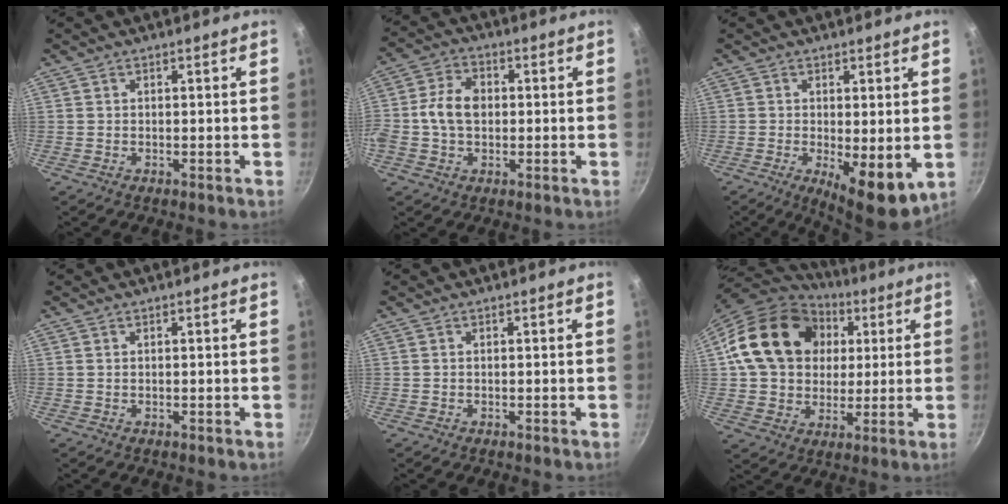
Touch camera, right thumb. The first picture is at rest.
{"total": 8.3, "force": [0.0, 6.0, 5.8], "torque": [-0.094, 0.019, -0.014]}
{"total": 8.6, "force": [-1.1, 3.2, 7.9], "torque": [-0.104, -0.016, -0.004]}
{"total": 0.0}
{"total": 0.0}
{"total": 22.0, "force": [5.1, 17.5, 12.2], "torque": [-0.193, 0.023, 0.089]}